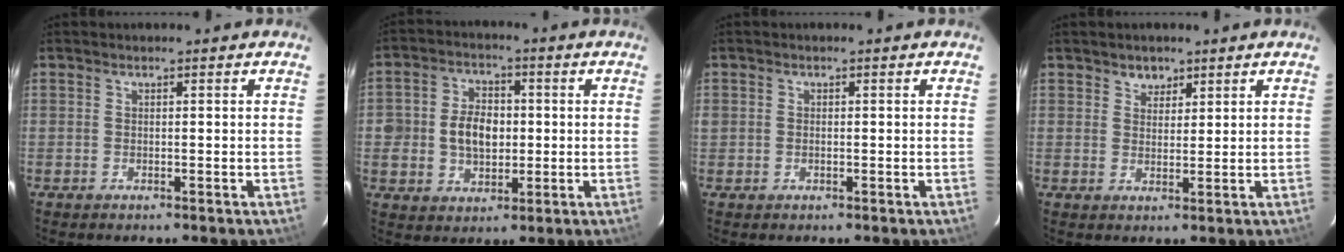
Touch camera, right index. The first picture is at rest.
{"total": 8.0, "force": [-0.1, 6.1, 5.3], "torque": [-0.105, 0.017, 0.006]}
{"total": 0.8, "force": [0.0, 0.7, 0.3], "torque": [-0.004, 0.001, -0.001]}
{"total": 2.7, "force": [1.8, 1.9, 0.5], "torque": [0.001, 0.004, 0.031]}